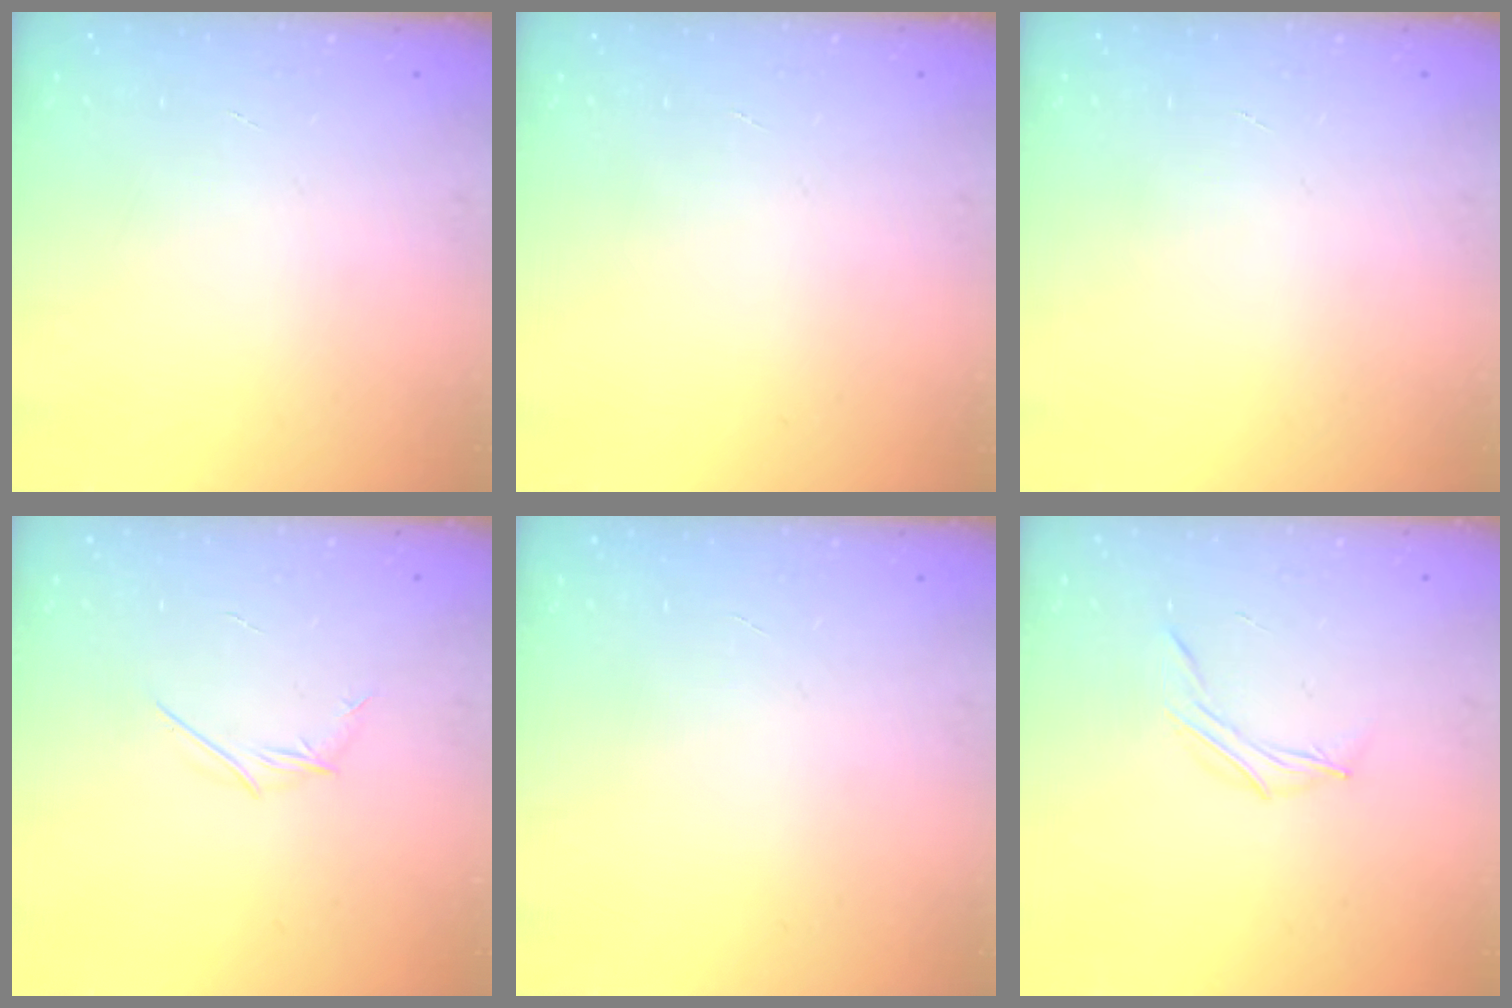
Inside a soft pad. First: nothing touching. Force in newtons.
{"total": 0.0}
{"total": 0.0}
{"total": 3.6, "press": 3.4, "slide": 0.9}
{"total": 0.0}
{"total": 4.1, "press": 3.9, "slide": 1.2}